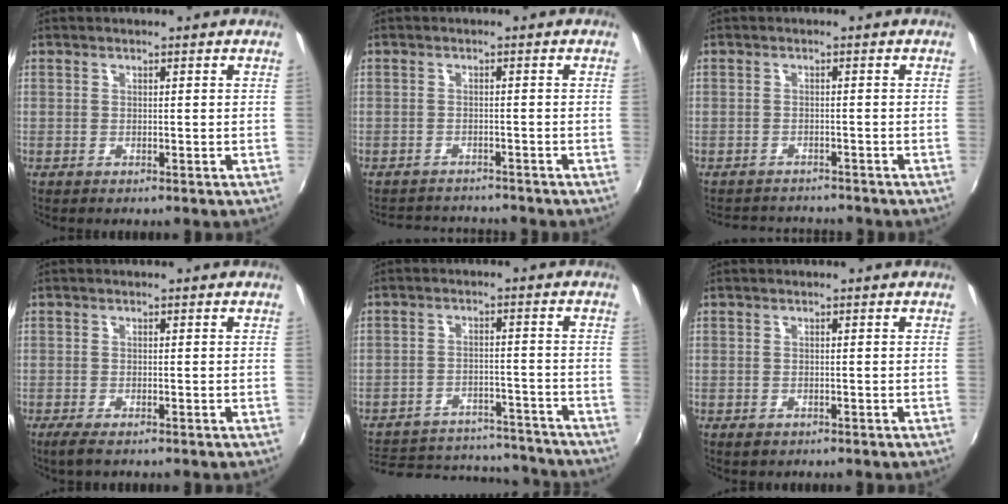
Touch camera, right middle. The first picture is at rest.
{"total": 5.6, "force": [-5.3, 1.7, 0.7], "torque": [-0.027, 0.008, -0.082]}
{"total": 5.2, "force": [-4.9, 1.5, 0.7], "torque": [-0.026, 0.002, -0.076]}
{"total": 2.4, "force": [-1.5, 0.5, 1.7], "torque": [-0.036, -0.009, -0.026]}
{"total": 21.4, "force": [-18.4, 8.3, 7.2], "torque": [-0.163, 0.034, -0.225]}
{"total": 1.2, "force": [-0.6, 0.8, 0.5], "torque": [-0.010, -0.003, -0.010]}